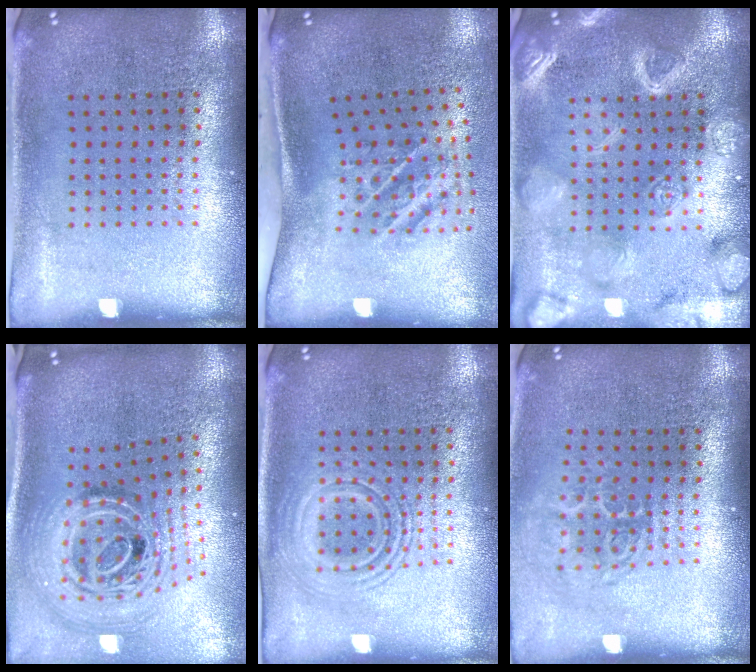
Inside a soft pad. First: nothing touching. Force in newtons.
{"total": 2.2, "press": 1.3, "slide": 1.9}
{"total": 5.5, "press": 5.5, "slide": 0.7}
{"total": 3.0, "press": 2.0, "slide": 2.2}
{"total": 2.6, "press": 2.6, "slide": 0.5}
{"total": 1.8, "press": 1.2, "slide": 1.3}